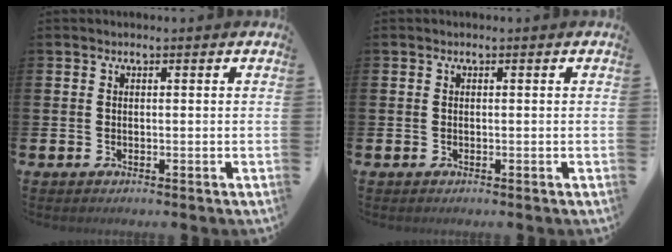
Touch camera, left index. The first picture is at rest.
{"total": 0.0}